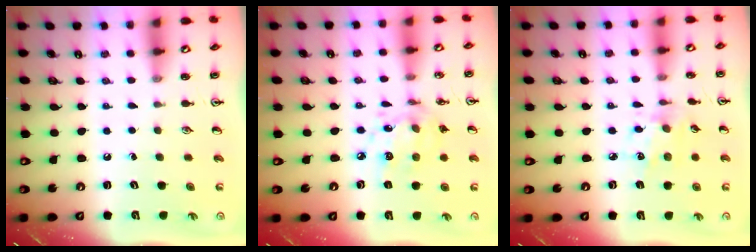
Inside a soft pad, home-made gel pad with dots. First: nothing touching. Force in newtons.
{"total": 10.4, "press": 10.4, "slide": 0.6}
{"total": 4.6, "press": 4.3, "slide": 1.5}